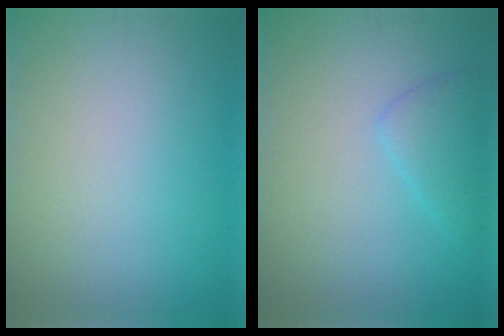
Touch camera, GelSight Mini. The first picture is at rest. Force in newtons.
{"total": 2.3, "press": 2.3, "slide": 0.2}